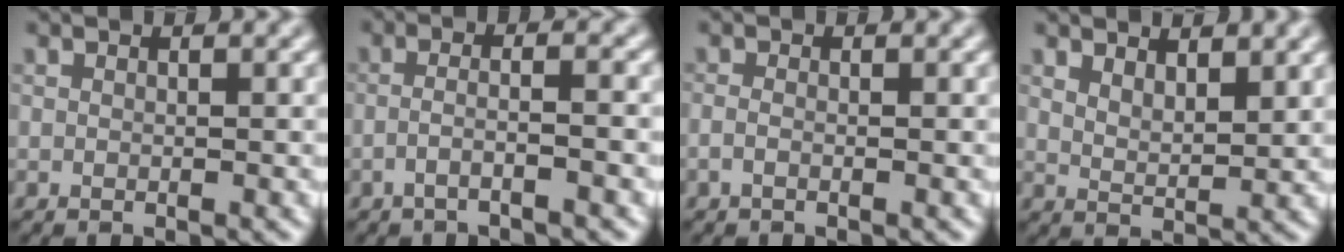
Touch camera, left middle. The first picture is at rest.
{"total": 2.7, "force": [-1.1, 0.6, 2.4], "torque": [-0.035, 0.010, -0.032]}
{"total": 0.8, "force": [-0.4, 0.3, 0.6], "torque": [-0.015, -0.001, -0.010]}
{"total": 2.9, "force": [2.3, 0.9, 1.5], "torque": [-0.028, -0.003, 0.043]}